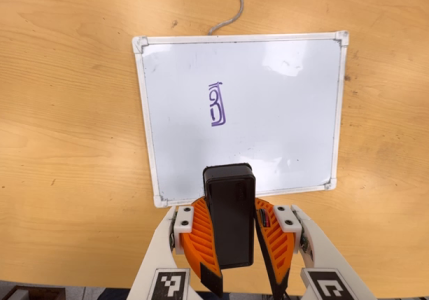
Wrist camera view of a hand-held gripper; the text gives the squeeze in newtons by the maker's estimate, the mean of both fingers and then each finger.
{"total": 11.6, "left": 11.0, "right": 12.2}